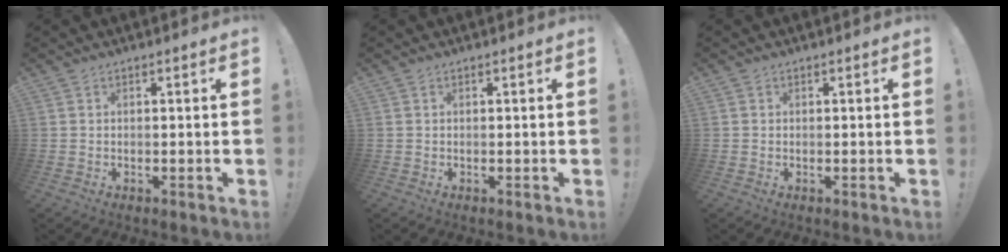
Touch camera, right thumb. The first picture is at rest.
{"total": 0.0}
{"total": 0.0}